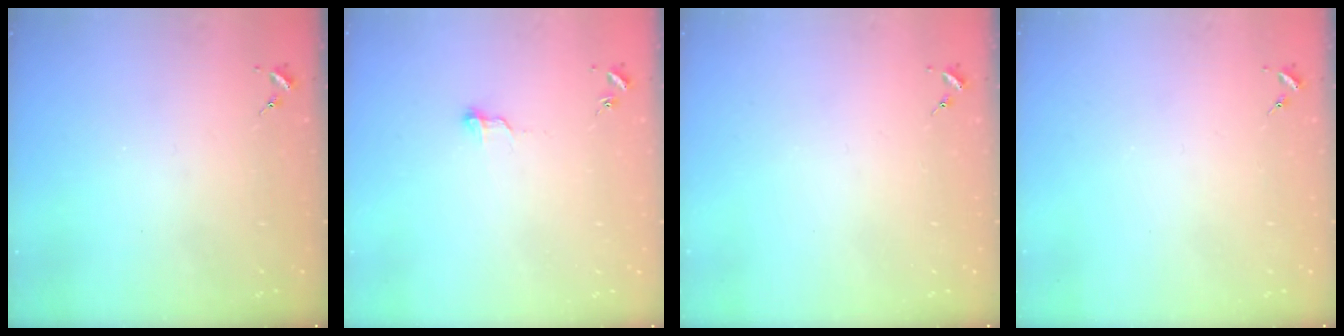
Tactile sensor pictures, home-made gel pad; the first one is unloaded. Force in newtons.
{"total": 6.2, "press": 6.1, "slide": 0.5}
{"total": 0.0}
{"total": 0.0}